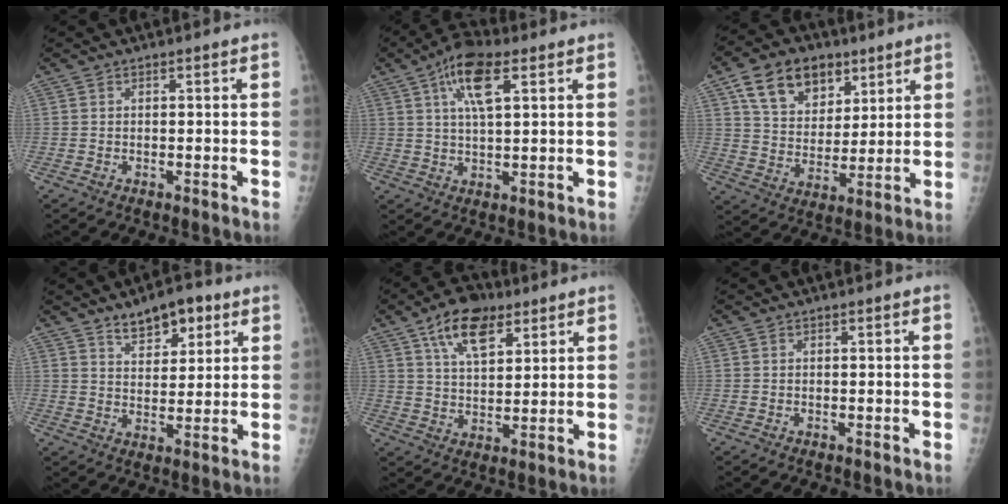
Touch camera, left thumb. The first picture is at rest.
{"total": 9.9, "force": [4.3, 3.7, 8.0], "torque": [-0.143, 0.001, 0.075]}
{"total": 14.5, "force": [7.8, 9.8, 7.4], "torque": [-0.090, -0.027, 0.139]}
{"total": 8.7, "force": [5.5, 4.4, 5.2], "torque": [-0.048, -0.029, 0.085]}
{"total": 12.8, "force": [7.1, 6.5, 8.4], "torque": [-0.119, -0.023, 0.125]}
{"total": 0.0}